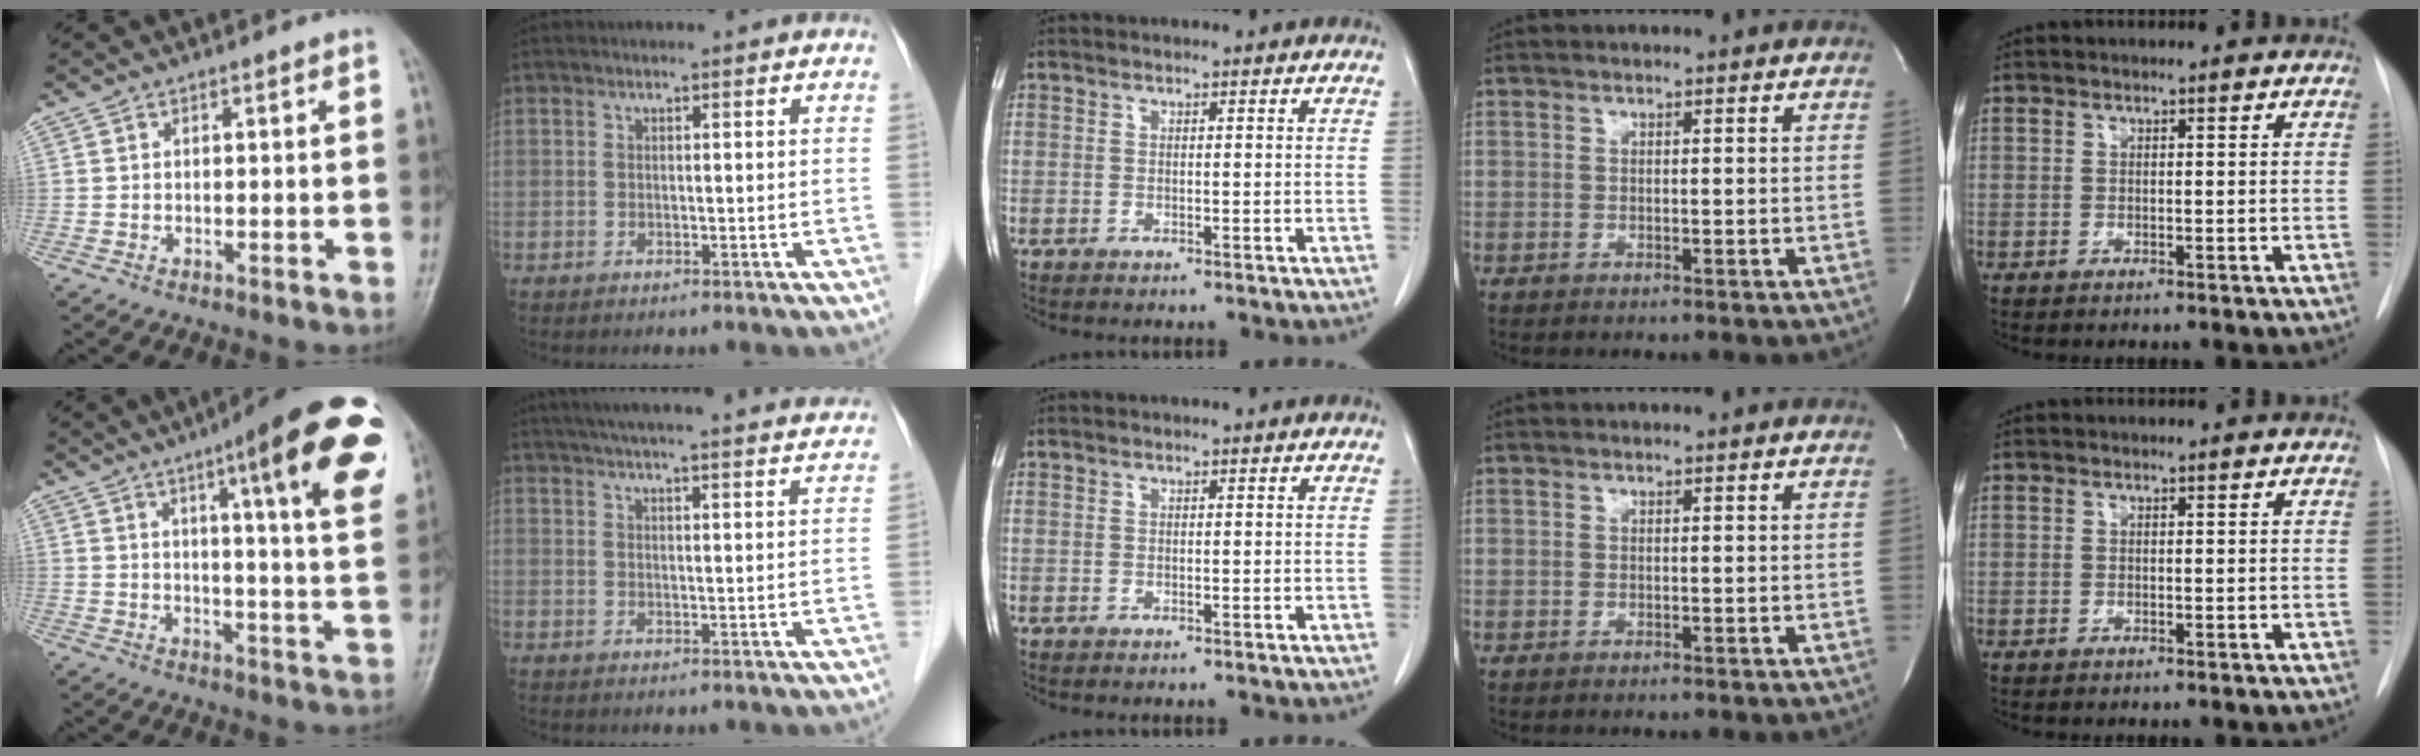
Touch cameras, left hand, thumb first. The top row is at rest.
{"thumb": {"total": 21.6, "force": [10.0, 3.8, 18.8], "torque": [-0.227, -0.027, 0.122]}, "index": {"total": 24.5, "force": [22.5, 1.4, 9.6], "torque": [-0.151, 0.001, 0.284]}}